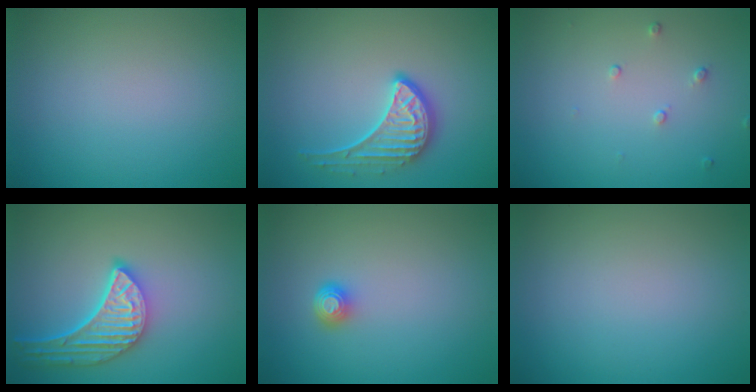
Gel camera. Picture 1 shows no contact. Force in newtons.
{"total": 3.5, "press": 3.0, "slide": 1.8}
{"total": 0.7, "press": 0.5, "slide": 0.5}
{"total": 5.4, "press": 4.3, "slide": 3.4}
{"total": 1.5, "press": 1.2, "slide": 0.9}
{"total": 0.0}